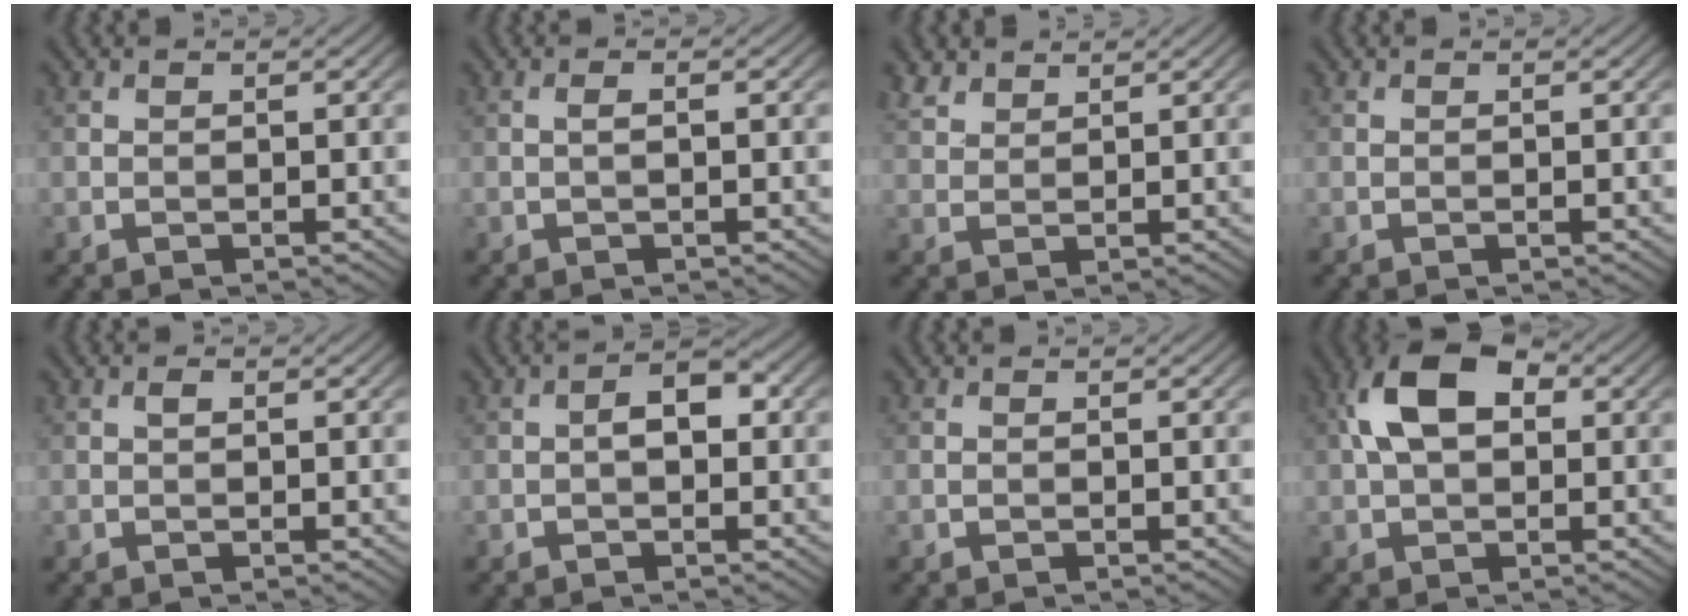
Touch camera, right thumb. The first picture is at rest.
{"total": 0.9, "force": [-0.1, 0.1, 0.9], "torque": [-0.016, 0.002, -0.003]}
{"total": 2.7, "force": [2.2, 1.3, 1.0], "torque": [-0.028, 0.005, 0.051]}
{"total": 0.0}
{"total": 0.7, "force": [0.1, 0.3, 0.5], "torque": [-0.009, 0.002, 0.001]}
{"total": 3.0, "force": [-0.1, 1.7, 2.5], "torque": [-0.039, 0.005, -0.008]}
{"total": 0.0}
{"total": 8.6, "force": [1.6, 5.2, 6.7], "torque": [-0.139, 0.017, 0.018]}